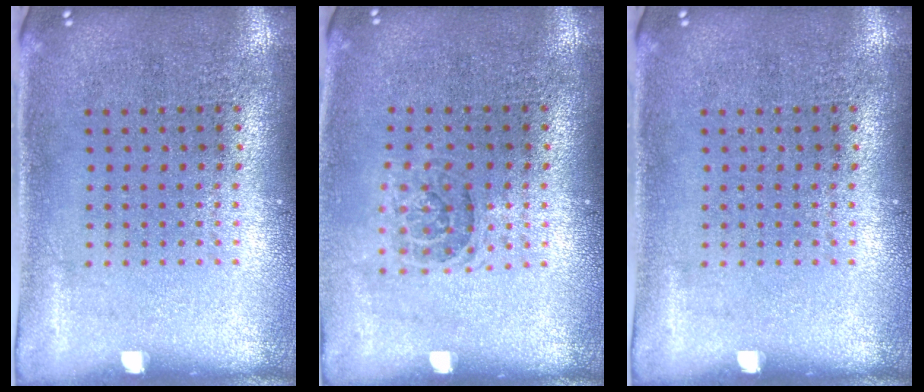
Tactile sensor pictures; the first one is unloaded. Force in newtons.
{"total": 1.2, "press": 1.0, "slide": 0.7}
{"total": 0.0}